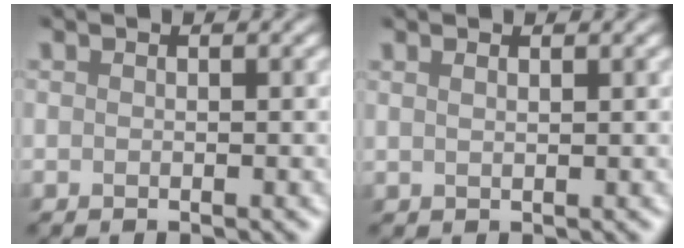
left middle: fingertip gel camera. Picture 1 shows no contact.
{"total": 1.1, "force": [1.1, 0.1, 0.0], "torque": [0.005, 0.000, 0.014]}